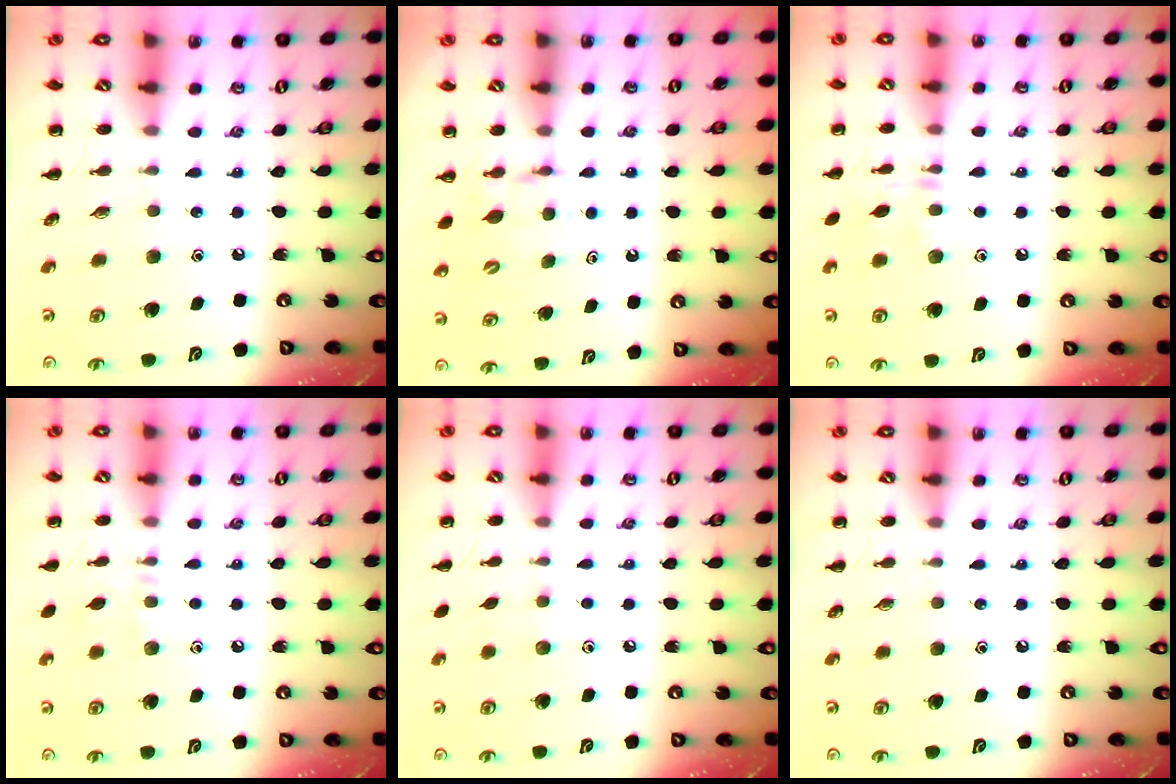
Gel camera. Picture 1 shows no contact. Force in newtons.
{"total": 5.3, "press": 5.1, "slide": 1.4}
{"total": 7.6, "press": 7.5, "slide": 1.5}
{"total": 6.4, "press": 6.0, "slide": 2.3}
{"total": 3.8, "press": 3.5, "slide": 1.3}
{"total": 0.0}